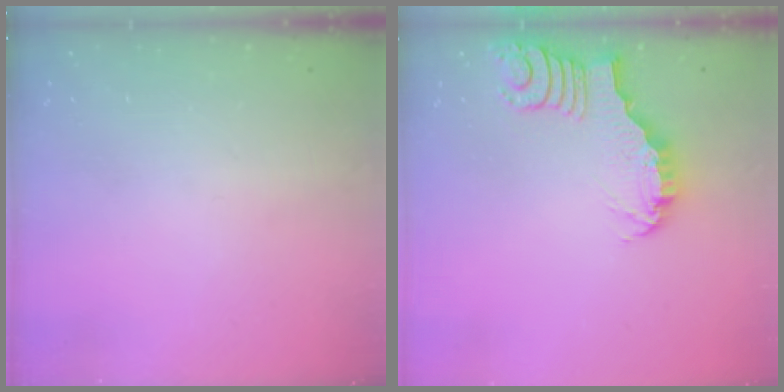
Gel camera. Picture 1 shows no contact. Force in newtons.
{"total": 3.5, "press": 3.5, "slide": 0.3}